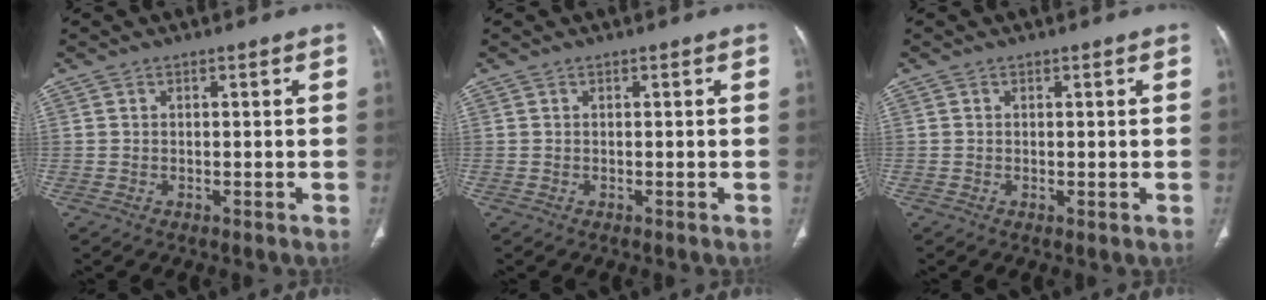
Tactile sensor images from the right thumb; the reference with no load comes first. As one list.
[{"total": 0.0}, {"total": 0.5, "force": [-0.1, 0.0, 0.5], "torque": [-0.017, -0.005, 0.000]}]